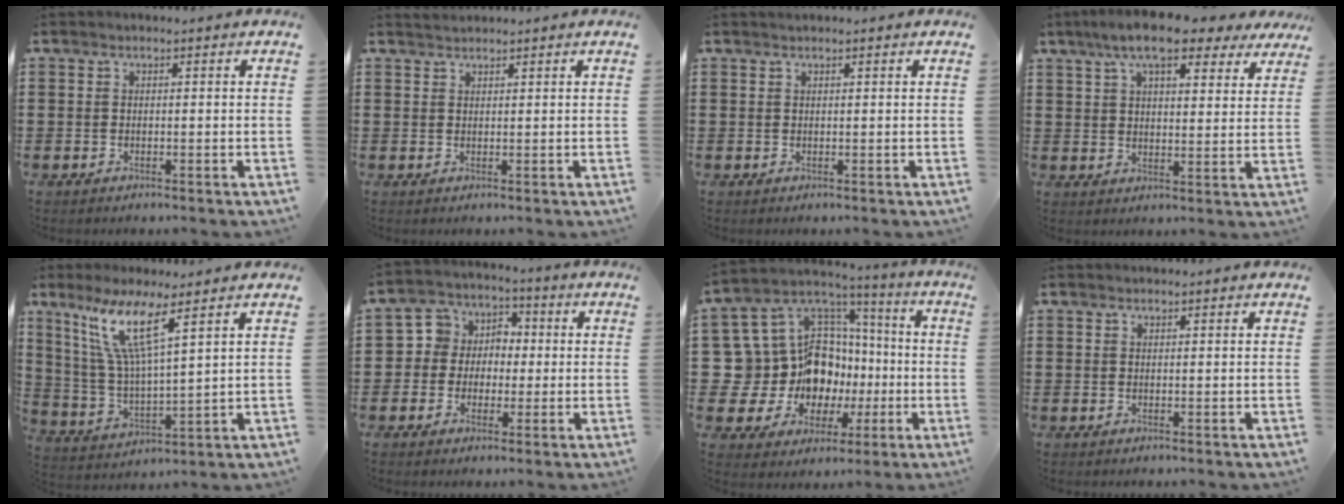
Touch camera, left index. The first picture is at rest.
{"total": 1.2, "force": [1.2, 0.1, 0.1], "torque": [-0.003, 0.002, 0.024]}
{"total": 0.6, "force": [0.6, 0.0, 0.3], "torque": [-0.005, 0.000, 0.012]}
{"total": 9.4, "force": [7.2, 2.5, 5.5], "torque": [-0.113, -0.007, 0.128]}
{"total": 10.9, "force": [7.1, 1.1, 8.2], "torque": [-0.185, -0.029, 0.120]}
{"total": 3.9, "force": [-0.6, 3.8, 0.3], "torque": [-0.028, 0.013, -0.020]}
{"total": 15.8, "force": [-2.1, 14.3, 6.4], "torque": [-0.147, -0.025, -0.007]}
{"total": 0.7, "force": [0.7, 0.1, 0.0], "torque": [-0.001, 0.000, 0.015]}